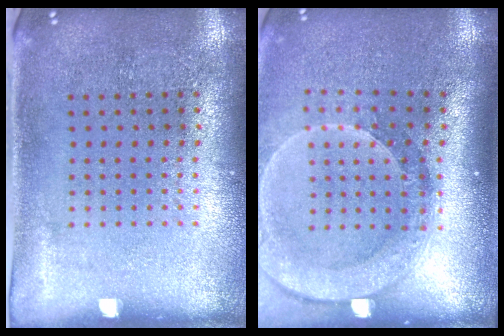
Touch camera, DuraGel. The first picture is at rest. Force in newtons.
{"total": 2.5, "press": 1.9, "slide": 1.6}